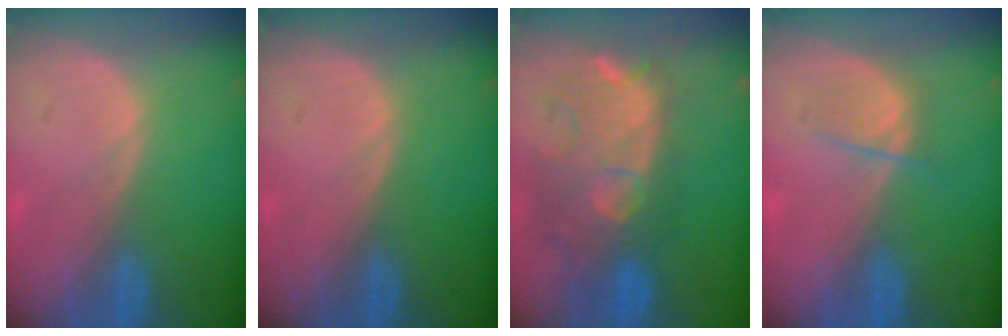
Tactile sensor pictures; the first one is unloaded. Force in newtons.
{"total": 0.0}
{"total": 11.3, "press": 10.5, "slide": 4.4}
{"total": 2.6, "press": 2.5, "slide": 0.5}